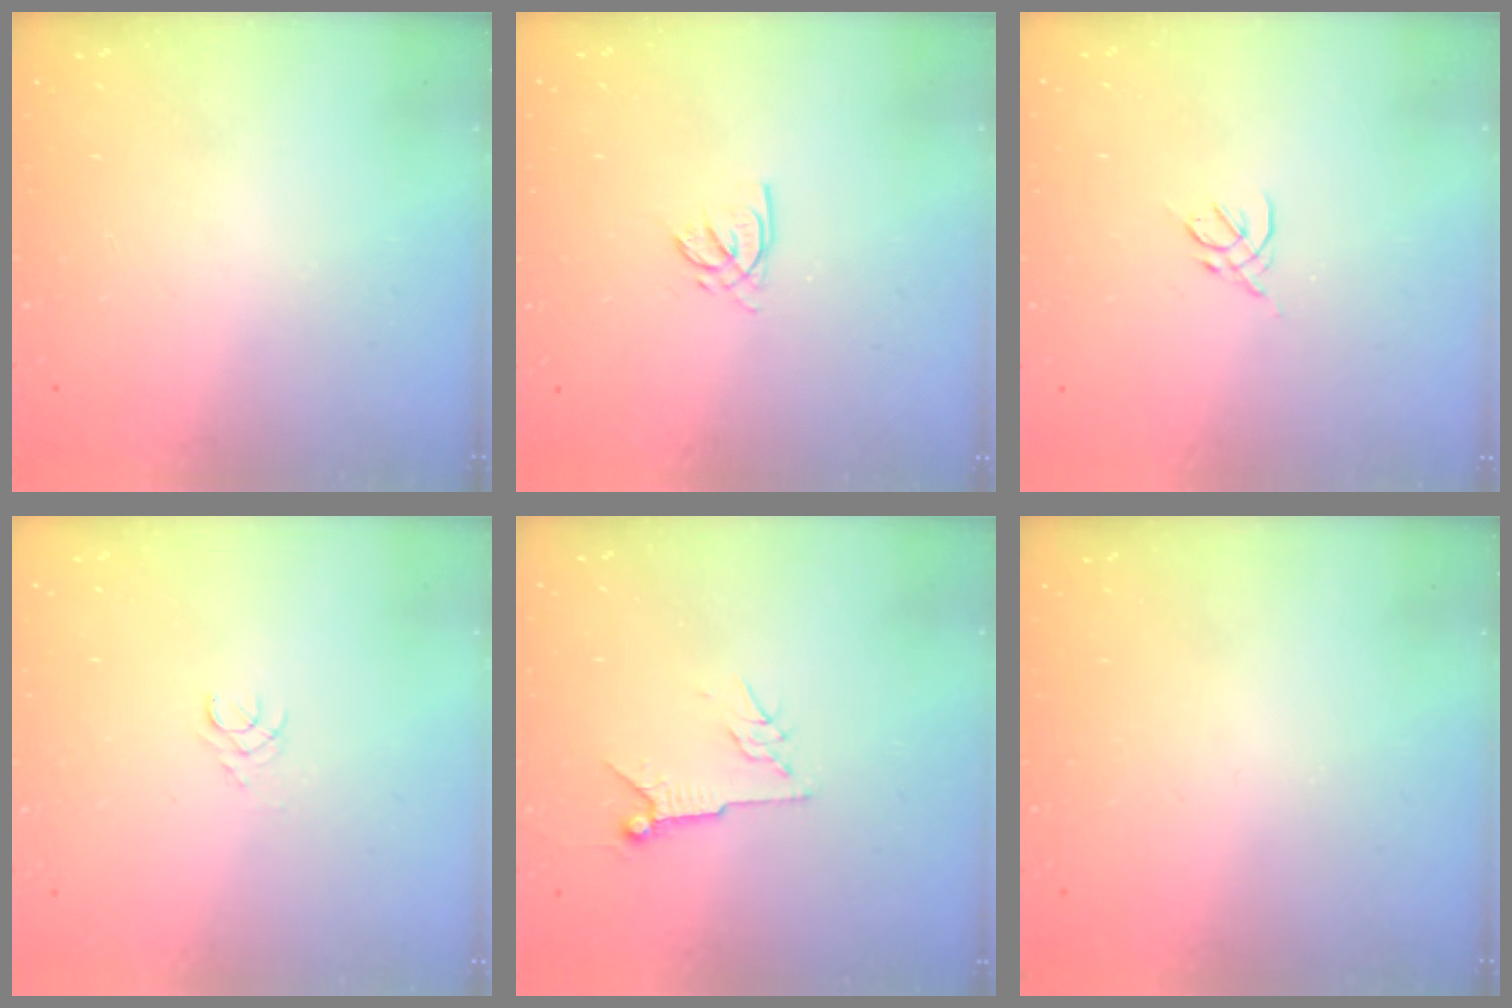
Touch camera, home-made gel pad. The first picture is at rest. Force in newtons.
{"total": 2.6, "press": 2.6, "slide": 0.2}
{"total": 2.6, "press": 2.5, "slide": 0.7}
{"total": 2.4, "press": 2.4, "slide": 0.3}
{"total": 6.6, "press": 6.5, "slide": 1.1}
{"total": 0.0}